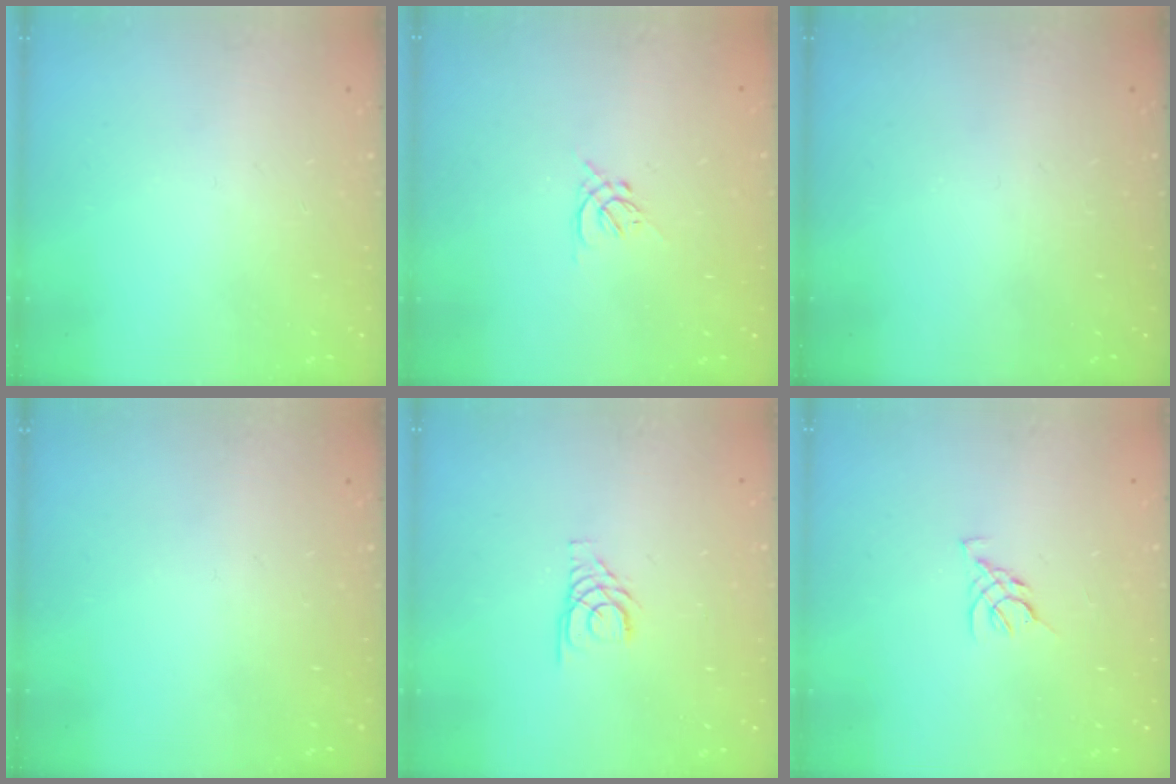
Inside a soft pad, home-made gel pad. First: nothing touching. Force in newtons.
{"total": 1.3, "press": 1.2, "slide": 0.5}
{"total": 0.0}
{"total": 0.0}
{"total": 3.5, "press": 3.5, "slide": 0.3}
{"total": 3.2, "press": 3.2, "slide": 0.7}